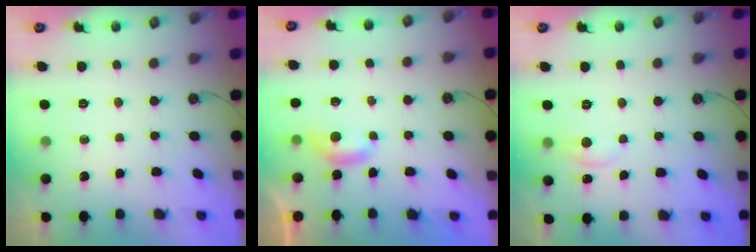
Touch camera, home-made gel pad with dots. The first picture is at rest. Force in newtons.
{"total": 2.3, "press": 2.3, "slide": 0.4}
{"total": 1.5, "press": 1.4, "slide": 0.5}